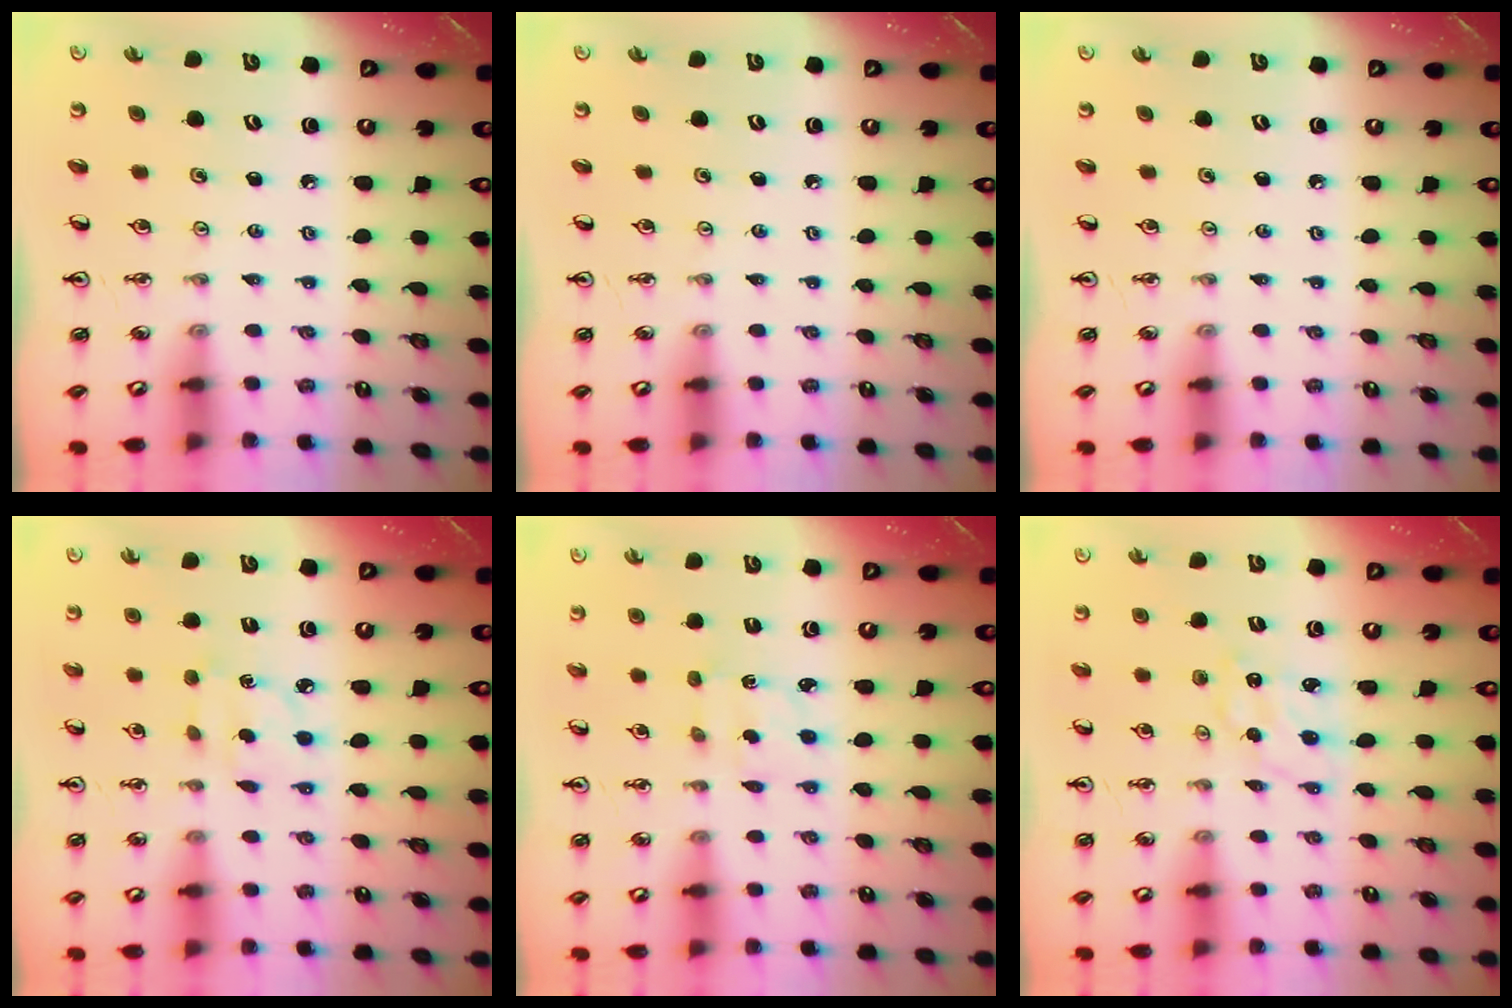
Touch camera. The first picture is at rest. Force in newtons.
{"total": 0.0}
{"total": 0.0}
{"total": 2.9, "press": 2.8, "slide": 0.6}
{"total": 2.4, "press": 2.3, "slide": 0.6}
{"total": 1.2, "press": 1.2, "slide": 0.3}